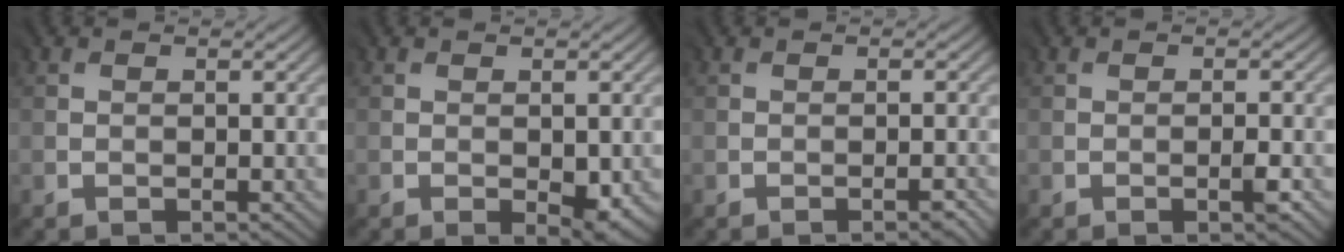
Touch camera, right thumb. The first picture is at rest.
{"total": 3.5, "force": [-0.9, 1.7, 3.0], "torque": [-0.048, -0.010, -0.006]}
{"total": 1.5, "force": [-1.0, 0.0, 1.0], "torque": [-0.016, -0.004, -0.016]}
{"total": 1.4, "force": [-0.8, -0.2, 1.1], "torque": [-0.016, -0.001, -0.013]}